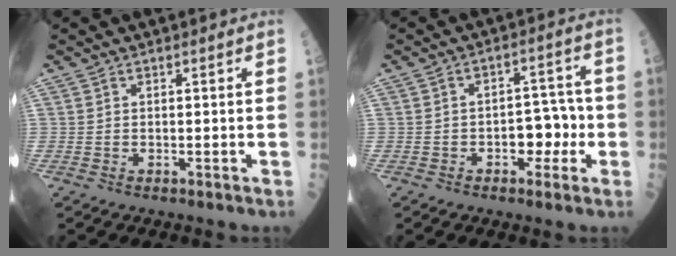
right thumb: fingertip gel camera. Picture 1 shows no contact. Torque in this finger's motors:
{"motor_torque": [1.00, 0.84, 0.60, 0.13, 0.01]}